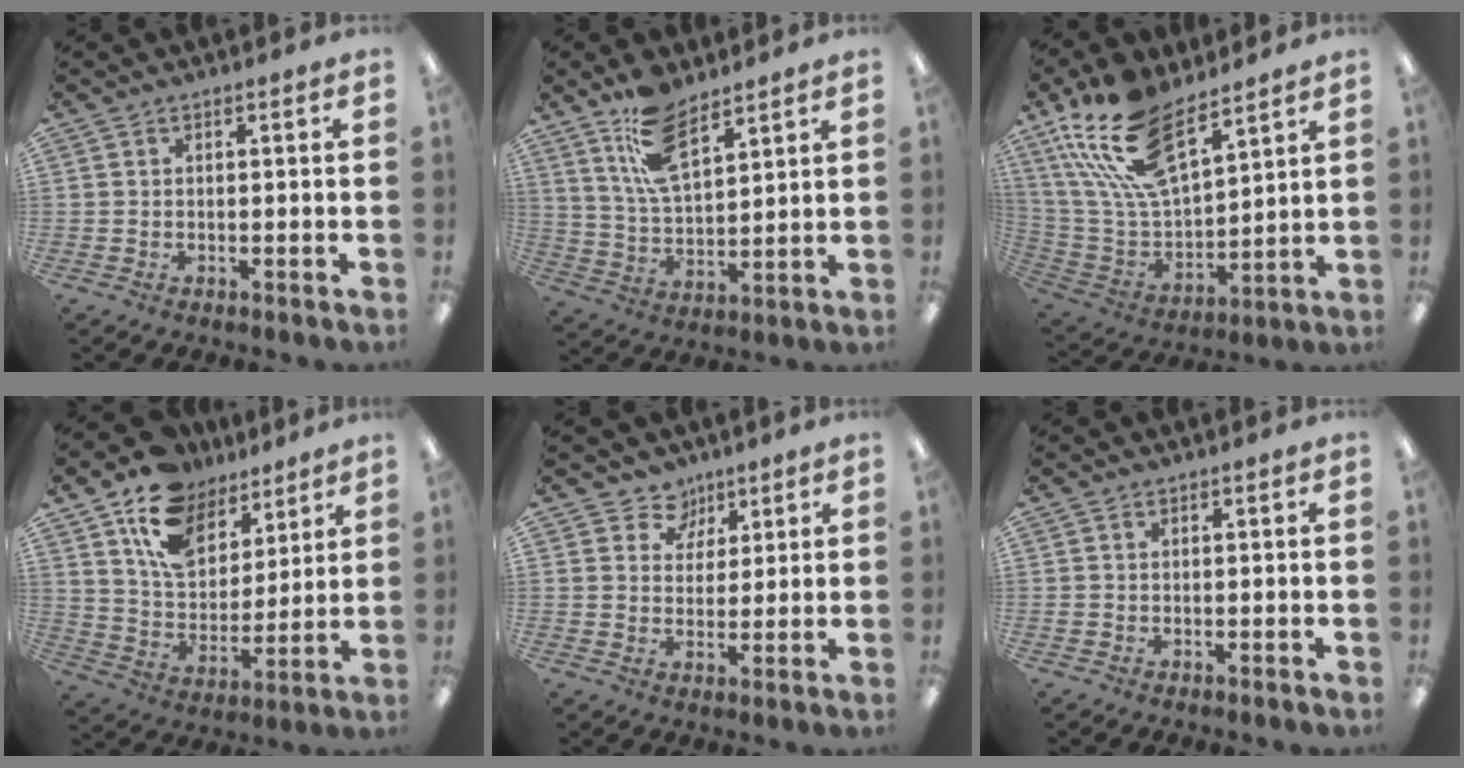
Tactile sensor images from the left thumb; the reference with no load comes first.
{"total": 12.6, "force": [8.5, 5.3, 7.6], "torque": [-0.151, -0.028, 0.157]}
{"total": 21.3, "force": [14.2, 9.4, 12.8], "torque": [-0.275, -0.074, 0.256]}
{"total": 15.6, "force": [10.0, 10.1, 6.5], "torque": [-0.122, -0.047, 0.190]}
{"total": 6.3, "force": [4.1, 4.8, 0.4], "torque": [-0.004, -0.027, 0.074]}
{"total": 0.6, "force": [0.0, 0.5, 0.3], "torque": [-0.005, 0.004, -0.001]}